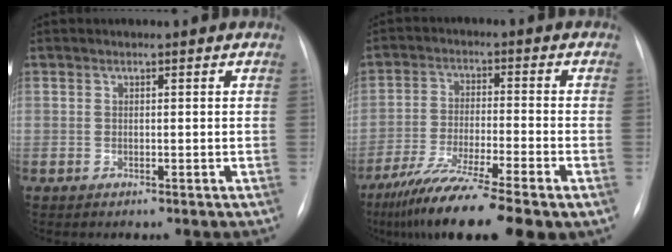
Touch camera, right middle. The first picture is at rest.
{"total": 14.5, "force": [-9.9, 0.9, 10.6], "torque": [-0.185, -0.038, -0.166]}